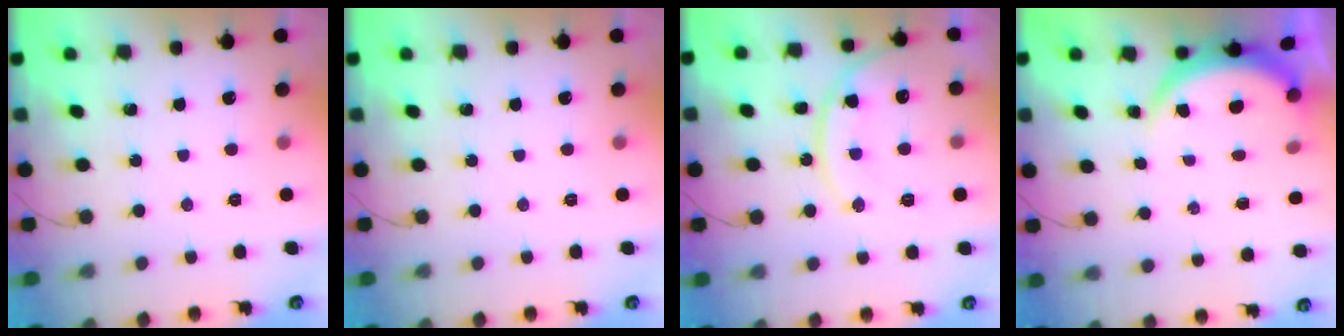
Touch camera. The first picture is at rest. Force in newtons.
{"total": 0.0}
{"total": 13.6, "press": 13.5, "slide": 1.5}
{"total": 3.8, "press": 3.8, "slide": 0.2}